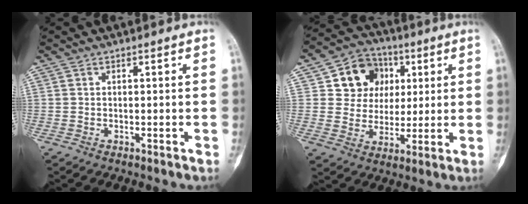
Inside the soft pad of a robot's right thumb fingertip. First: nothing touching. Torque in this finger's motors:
{"motor_torque": [0.12, 0.37, 0.03, 0.03, 0.12]}